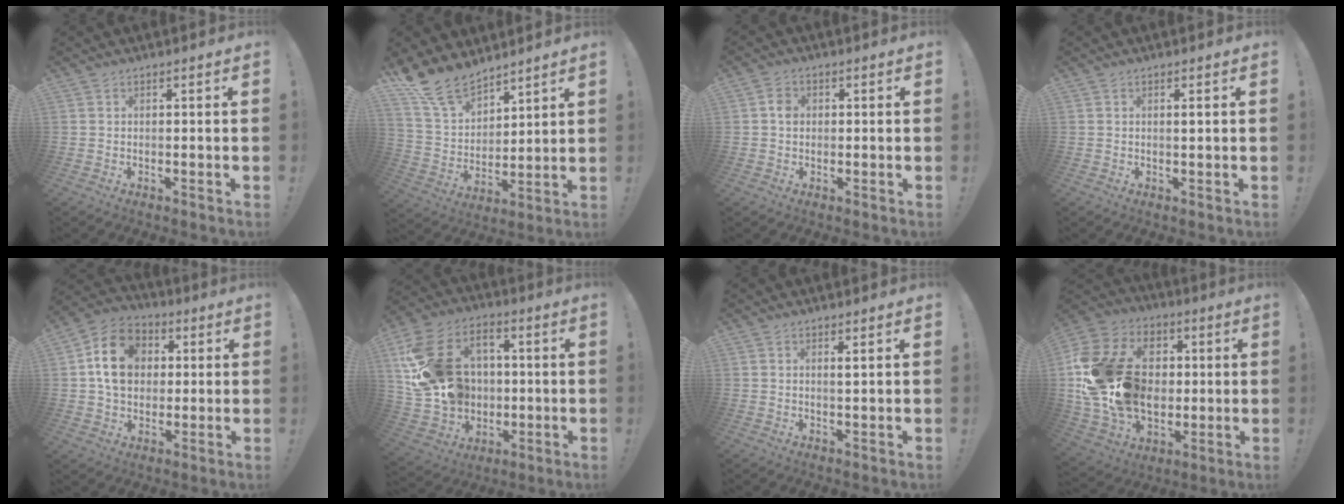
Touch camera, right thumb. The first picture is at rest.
{"total": 13.9, "force": [11.8, 5.9, 4.4], "torque": [-0.094, -0.086, 0.224]}
{"total": 3.2, "force": [0.0, 2.6, 2.0], "torque": [-0.021, 0.001, -0.002]}
{"total": 0.9, "force": [0.2, -0.1, 0.9], "torque": [-0.002, -0.006, -0.001]}
{"total": 15.6, "force": [3.1, 12.6, 8.8], "torque": [-0.137, 0.003, 0.063]}
{"total": 21.1, "force": [1.8, 17.3, 12.0], "torque": [-0.211, 0.005, 0.059]}
{"total": 1.3, "force": [0.7, 0.0, 1.1], "torque": [-0.009, -0.008, 0.008]}
{"total": 27.5, "force": [2.1, 20.5, 18.1], "torque": [-0.345, 0.012, 0.069]}